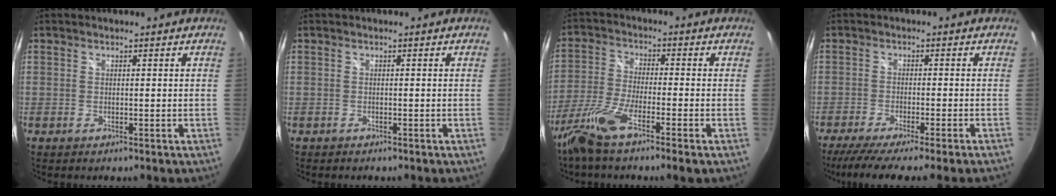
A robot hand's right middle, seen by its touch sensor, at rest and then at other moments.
{"total": 0.6, "force": [-0.5, 0.2, 0.1], "torque": [-0.004, 0.000, -0.008]}
{"total": 9.3, "force": [-6.1, 0.9, 7.0], "torque": [-0.158, -0.014, -0.124]}
{"total": 8.5, "force": [-7.1, -1.7, 4.4], "torque": [-0.091, -0.031, -0.113]}